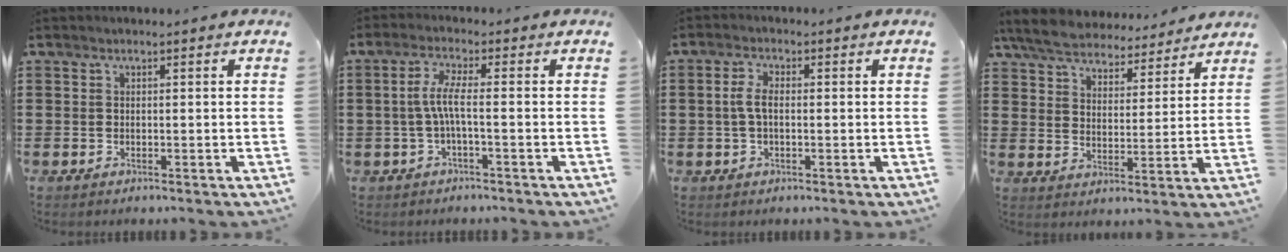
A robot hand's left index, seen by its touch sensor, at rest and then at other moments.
{"total": 4.7, "force": [-0.8, 0.6, 4.6], "torque": [-0.102, -0.003, -0.024]}
{"total": 3.6, "force": [-0.2, 1.6, 3.2], "torque": [-0.077, 0.000, -0.009]}
{"total": 6.3, "force": [6.0, 1.1, 1.3], "torque": [-0.057, -0.036, 0.105]}